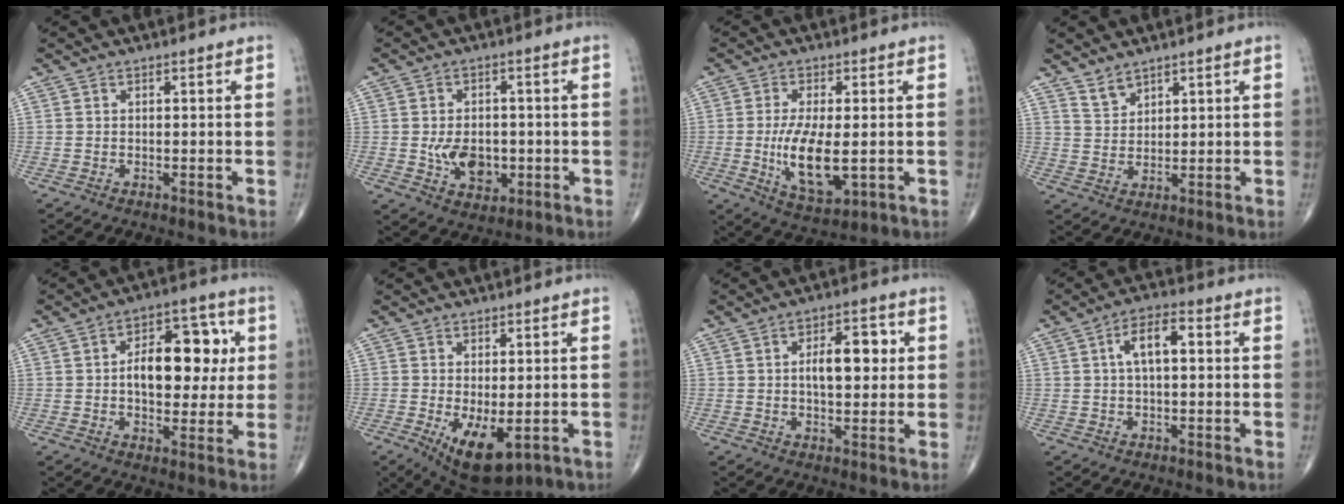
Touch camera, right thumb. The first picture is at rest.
{"total": 8.1, "force": [-1.2, 5.6, 5.8], "torque": [-0.071, -0.002, -0.010]}
{"total": 11.1, "force": [-1.3, 4.5, 10.1], "torque": [-0.186, -0.021, -0.011]}
{"total": 3.3, "force": [2.8, 1.4, 0.9], "torque": [-0.005, -0.022, 0.058]}
{"total": 15.0, "force": [1.9, 8.6, 12.1], "torque": [-0.135, 0.016, 0.026]}
{"total": 9.6, "force": [-2.9, 4.4, 8.0], "torque": [-0.119, -0.016, -0.030]}
{"total": 8.8, "force": [1.4, 4.4, 7.5], "torque": [-0.094, 0.005, 0.020]}
{"total": 6.6, "force": [1.2, 2.9, 5.8], "torque": [-0.101, 0.016, 0.015]}